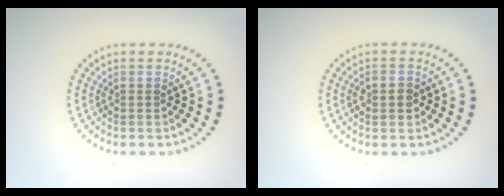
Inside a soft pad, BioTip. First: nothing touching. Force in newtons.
{"total": 1.9, "press": 1.9, "slide": 0.2}